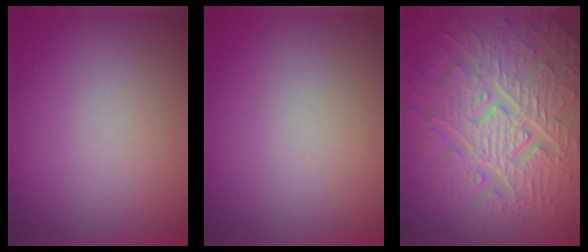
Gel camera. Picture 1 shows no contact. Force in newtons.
{"total": 0.0}
{"total": 10.7, "press": 7.1, "slide": 8.0}